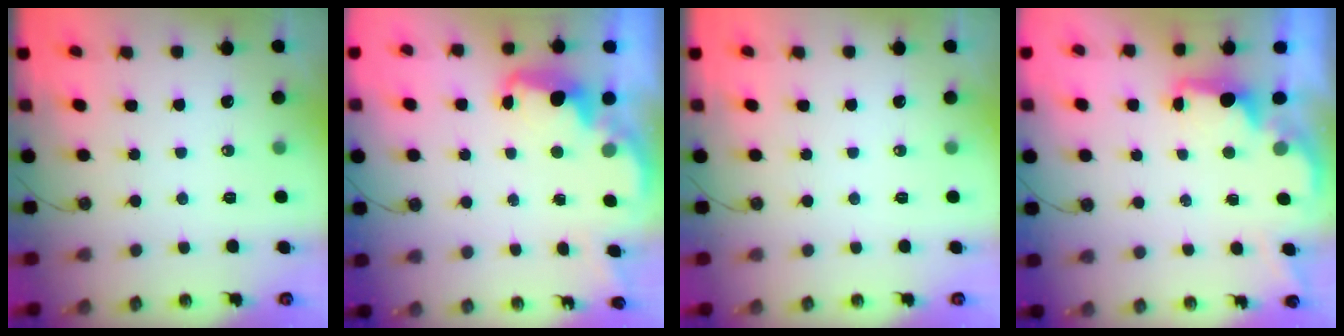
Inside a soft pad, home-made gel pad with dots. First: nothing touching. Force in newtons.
{"total": 2.6, "press": 2.5, "slide": 0.5}
{"total": 0.0}
{"total": 1.8, "press": 1.6, "slide": 0.8}